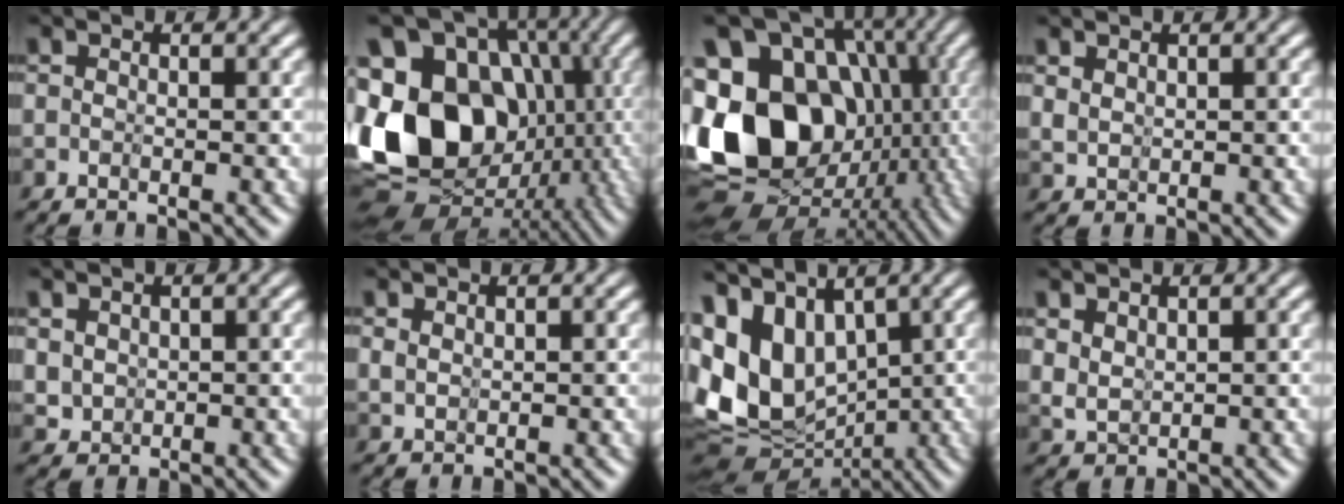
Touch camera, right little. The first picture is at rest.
{"total": 14.8, "force": [-1.2, 11.6, 9.1], "torque": [-0.198, 0.000, -0.007]}
{"total": 16.5, "force": [-1.2, 13.0, 10.1], "torque": [-0.215, -0.008, 0.004]}
{"total": 1.0, "force": [0.9, 0.4, 0.3], "torque": [-0.029, -0.001, 0.019]}
{"total": 1.8, "force": [0.9, 1.5, 0.6], "torque": [-0.035, 0.002, 0.020]}
{"total": 0.5, "force": [0.5, -0.1, -0.1], "torque": [-0.020, -0.010, 0.019]}
{"total": 5.8, "force": [1.6, 3.7, 4.1], "torque": [-0.109, -0.018, 0.036]}
{"total": 1.3, "force": [1.1, 0.5, 0.5], "torque": [-0.042, -0.007, 0.027]}